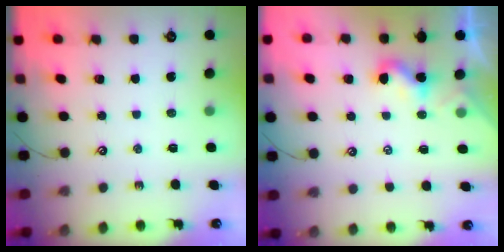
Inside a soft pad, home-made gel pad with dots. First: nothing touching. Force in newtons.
{"total": 2.1, "press": 2.1, "slide": 0.2}